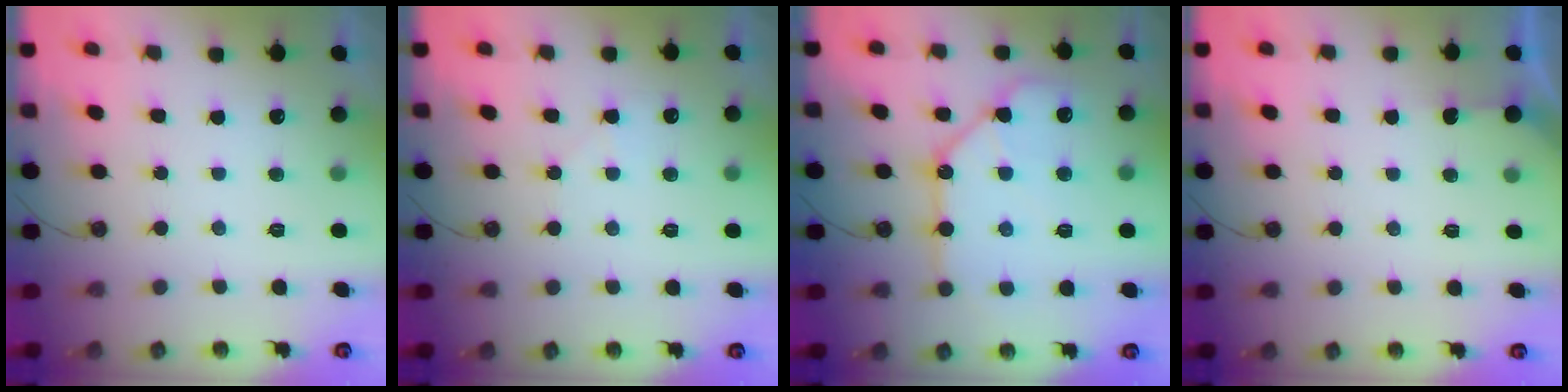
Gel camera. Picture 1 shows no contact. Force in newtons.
{"total": 5.7, "press": 5.7, "slide": 0.8}
{"total": 12.8, "press": 12.7, "slide": 1.3}
{"total": 3.0, "press": 3.0, "slide": 0.3}